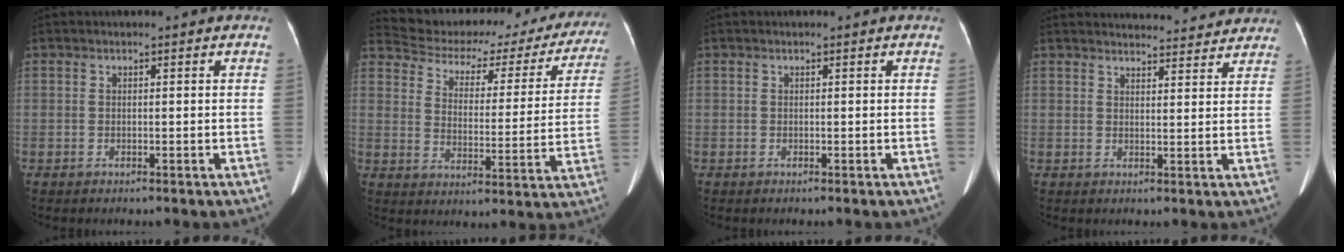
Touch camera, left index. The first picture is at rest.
{"total": 25.3, "force": [22.9, 7.4, 7.9], "torque": [-0.114, -0.041, 0.278]}
{"total": 0.0}
{"total": 14.6, "force": [14.1, 2.6, 2.9], "torque": [-0.014, 0.001, 0.160]}